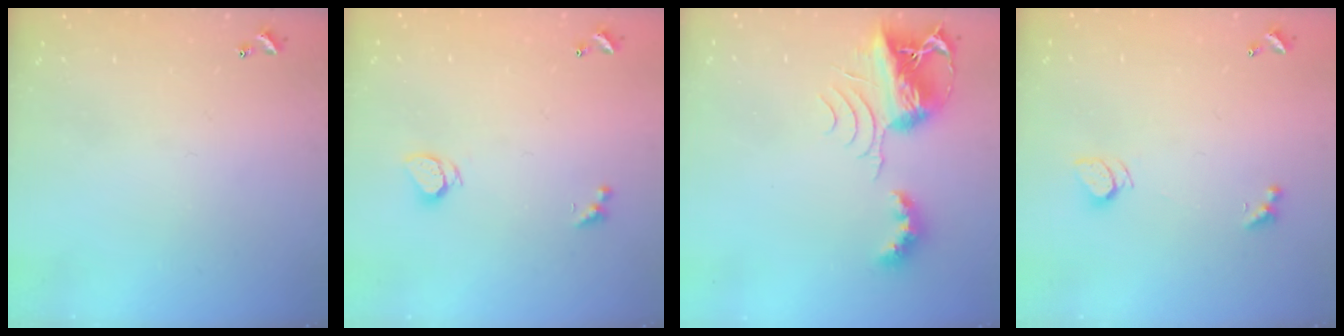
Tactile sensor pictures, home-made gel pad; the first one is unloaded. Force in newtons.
{"total": 1.9, "press": 1.8, "slide": 0.3}
{"total": 9.0, "press": 9.0, "slide": 1.0}
{"total": 2.5, "press": 2.4, "slide": 0.6}